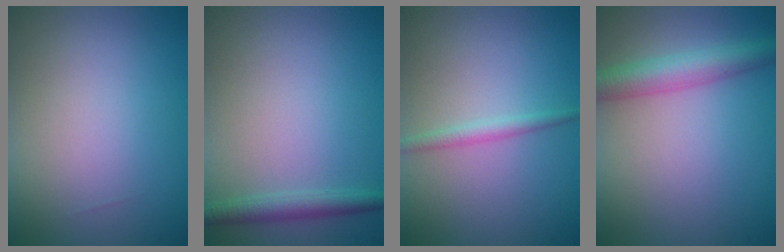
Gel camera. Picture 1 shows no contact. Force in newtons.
{"total": 2.2, "press": 2.2, "slide": 0.1}
{"total": 1.4, "press": 1.4, "slide": 0.1}
{"total": 4.1, "press": 4.1, "slide": 0.1}